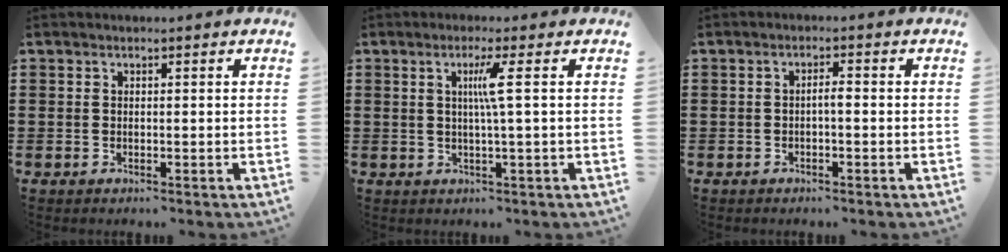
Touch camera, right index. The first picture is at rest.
{"total": 3.8, "force": [0.6, -0.8, 3.7], "torque": [-0.071, -0.006, 0.005]}
{"total": 1.5, "force": [-0.5, 0.2, 1.4], "torque": [-0.026, 0.001, -0.009]}